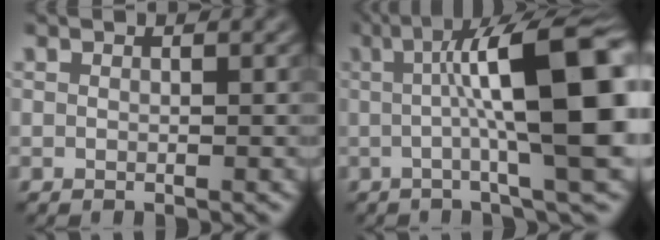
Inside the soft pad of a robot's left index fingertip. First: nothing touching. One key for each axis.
{"total": 12.8, "fx": 0.7, "fy": 2.5, "fz": 12.5, "tx": -0.163, "ty": 0.018, "tz": 0.010}